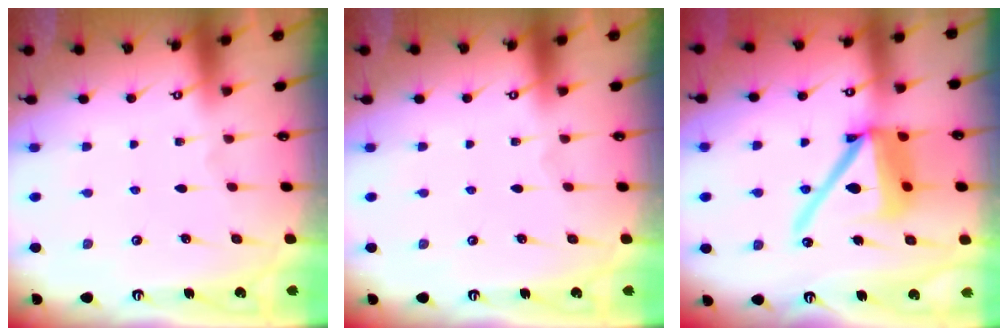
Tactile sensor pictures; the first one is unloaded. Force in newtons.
{"total": 0.0}
{"total": 16.7, "press": 16.5, "slide": 2.5}